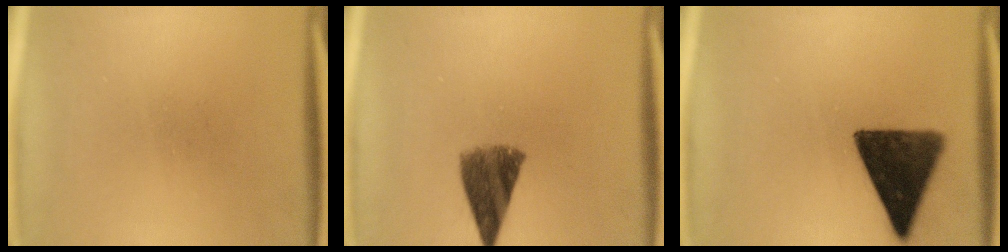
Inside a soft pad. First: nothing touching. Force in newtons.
{"total": 7.6}
{"total": 13.3}